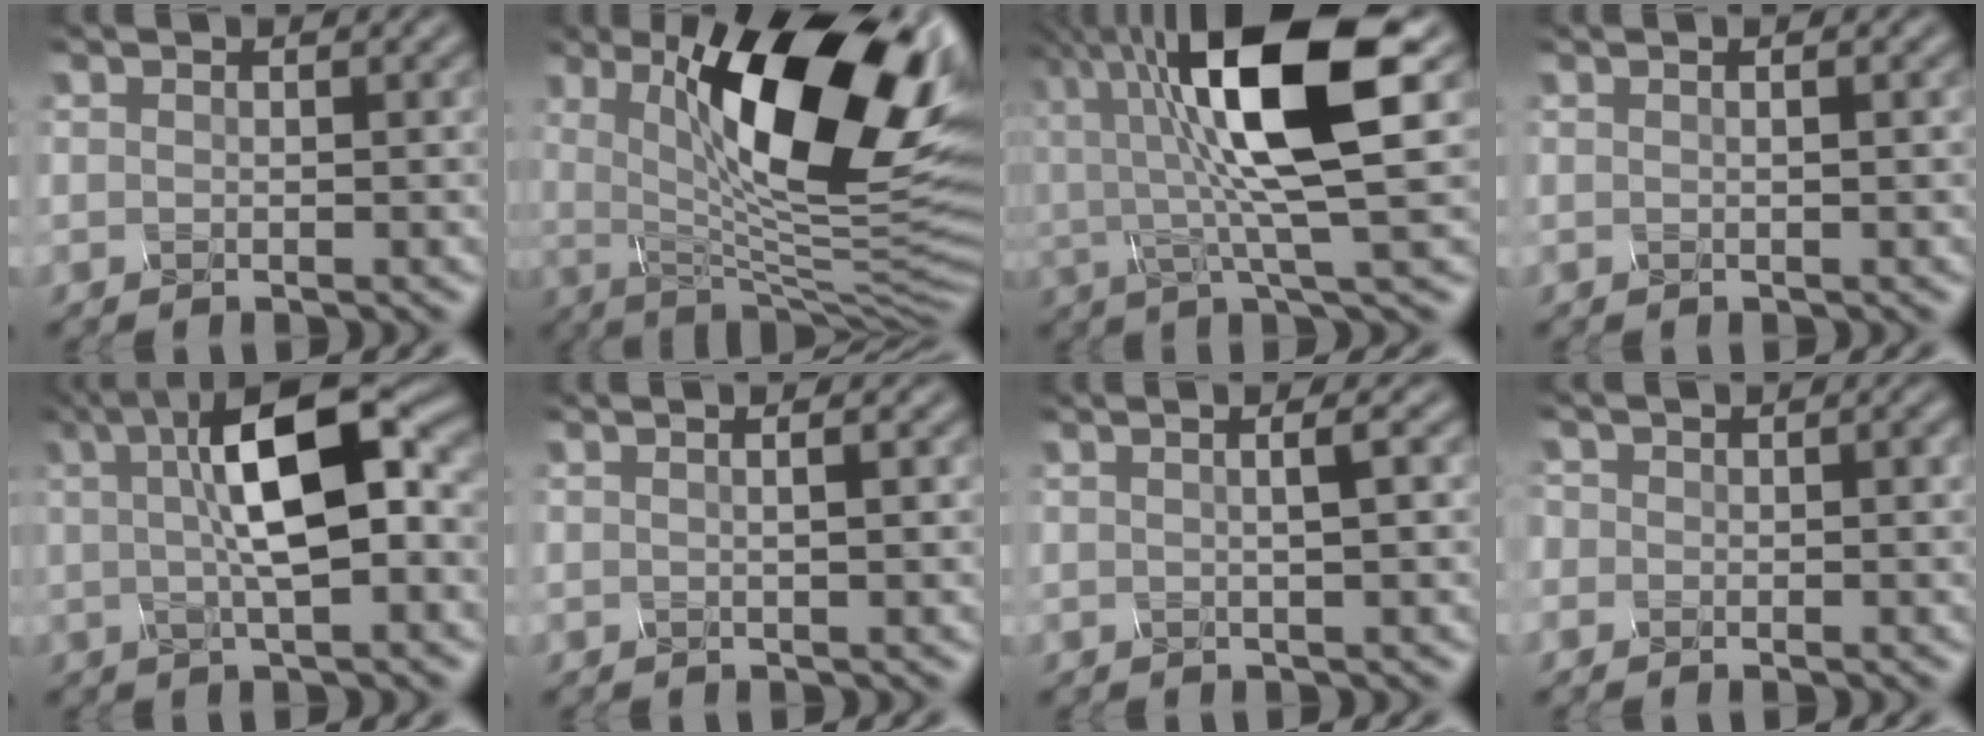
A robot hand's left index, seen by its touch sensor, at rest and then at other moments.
{"total": 14.4, "force": [4.3, 4.7, 12.9], "torque": [-0.181, -0.008, 0.066]}
{"total": 11.3, "force": [3.1, 2.8, 10.5], "torque": [-0.189, 0.005, 0.054]}
{"total": 0.8, "force": [0.2, 0.2, 0.7], "torque": [-0.011, 0.005, -0.001]}
{"total": 9.6, "force": [1.7, 2.7, 9.0], "torque": [-0.136, 0.017, 0.022]}
{"total": 2.3, "force": [0.7, 1.0, 2.0], "torque": [-0.011, 0.006, -0.011]}
{"total": 3.5, "force": [0.9, 1.5, 3.0], "torque": [-0.016, 0.020, -0.014]}
{"total": 1.3, "force": [-0.2, 1.2, 0.5], "torque": [-0.004, 0.000, -0.009]}